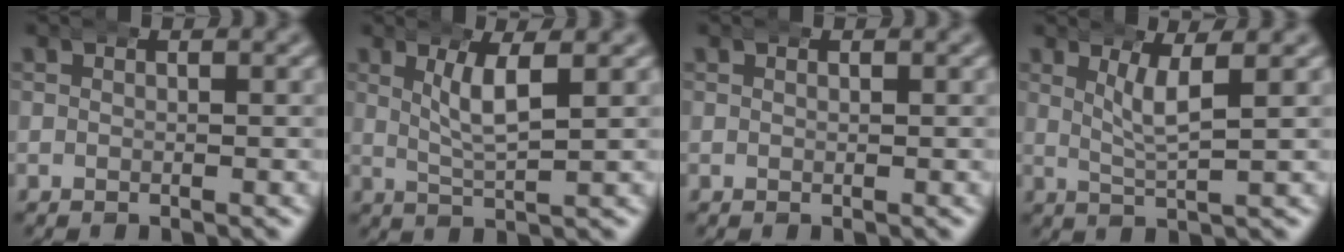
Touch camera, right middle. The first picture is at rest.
{"total": 3.4, "force": [1.4, 0.4, 3.1], "torque": [-0.059, -0.003, 0.030]}
{"total": 0.0}
{"total": 3.2, "force": [1.5, 0.1, 2.8], "torque": [-0.052, -0.002, 0.031]}